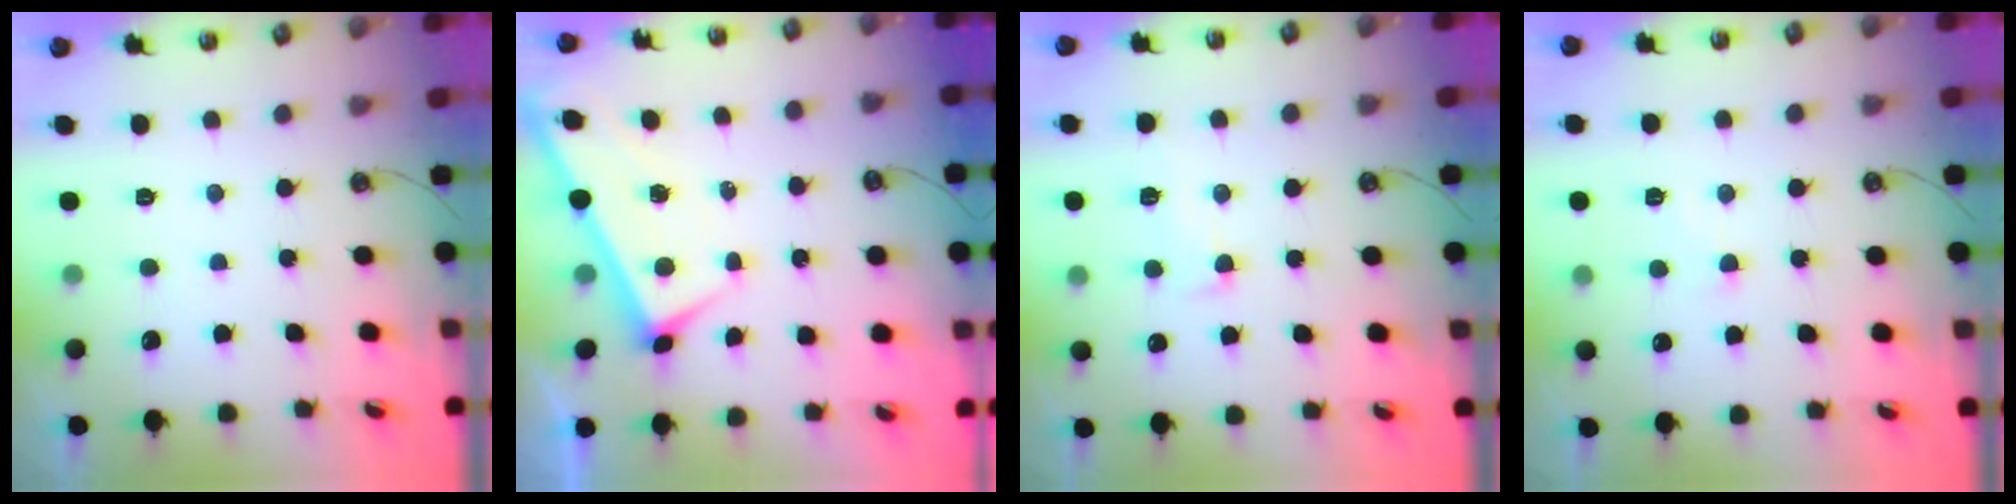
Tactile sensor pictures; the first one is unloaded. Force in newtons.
{"total": 1.4, "press": 1.3, "slide": 0.3}
{"total": 1.4, "press": 1.1, "slide": 0.8}
{"total": 2.6, "press": 2.5, "slide": 0.6}